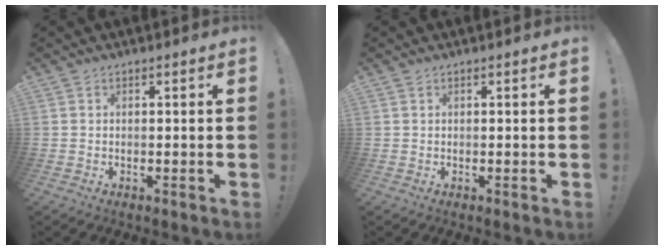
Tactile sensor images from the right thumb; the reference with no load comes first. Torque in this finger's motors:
{"motor_torque": [-0.02, -0.07, -0.15, 0.09, -0.03]}